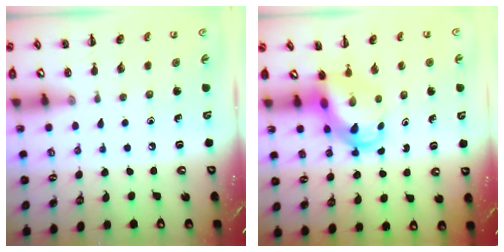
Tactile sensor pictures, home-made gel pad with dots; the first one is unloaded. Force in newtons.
{"total": 5.5, "press": 5.5, "slide": 0.5}